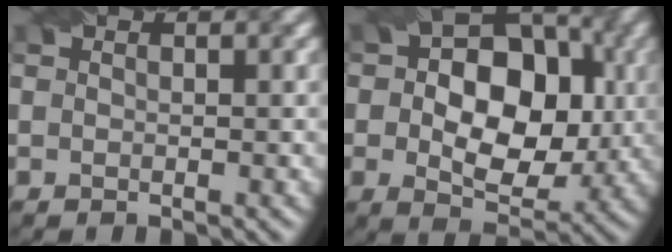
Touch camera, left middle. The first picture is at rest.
{"total": 10.9, "force": [0.4, 7.6, 7.8], "torque": [-0.111, -0.002, 0.008]}